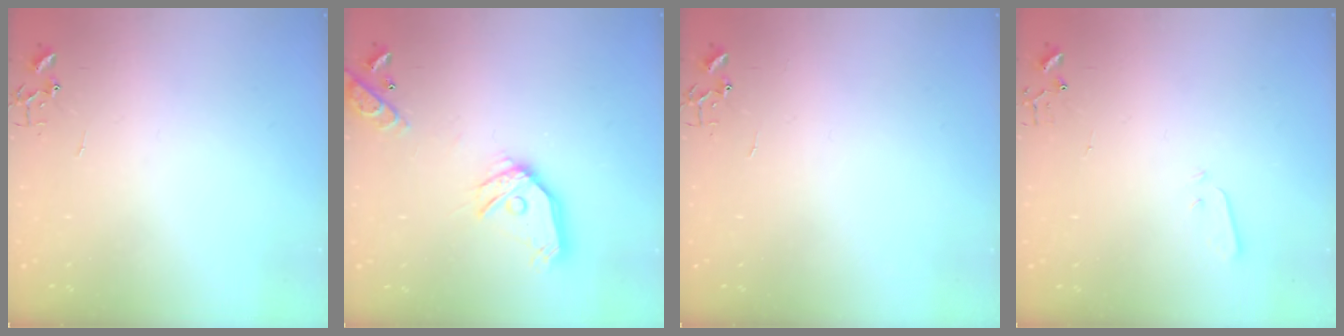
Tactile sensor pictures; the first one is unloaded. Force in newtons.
{"total": 16.2, "press": 16.0, "slide": 2.5}
{"total": 0.0}
{"total": 2.1, "press": 2.0, "slide": 0.4}